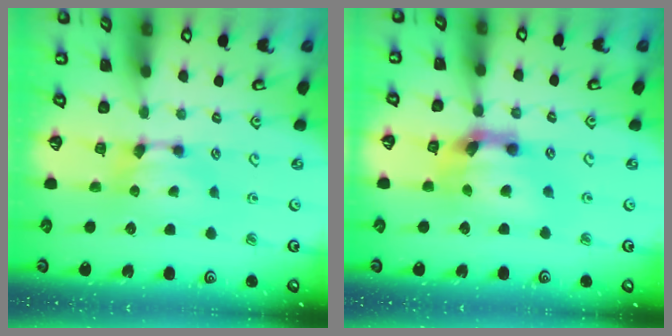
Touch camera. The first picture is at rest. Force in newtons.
{"total": 6.4, "press": 5.9, "slide": 2.4}